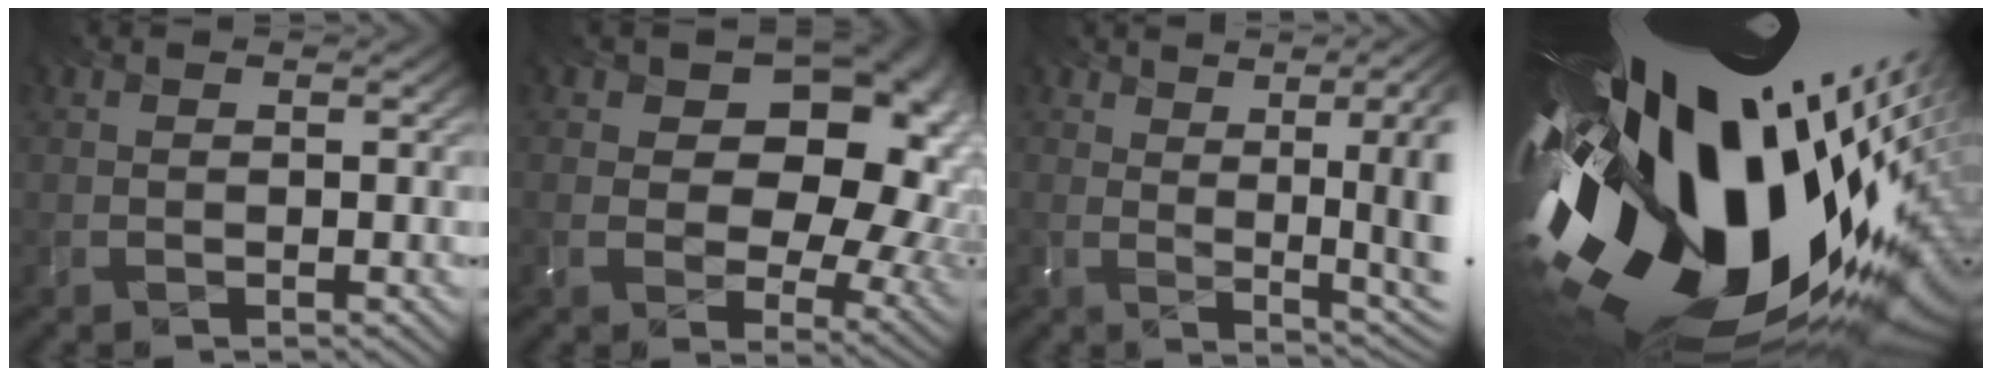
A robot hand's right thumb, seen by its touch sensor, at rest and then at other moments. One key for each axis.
{"total": 14.6, "fx": 3.8, "fy": 10.7, "fz": 9.3, "tx": -0.128, "ty": 0.001, "tz": 0.096}
{"total": 11.2, "fx": 2.4, "fy": 4.0, "fz": 10.2, "tx": -0.148, "ty": 0.012, "tz": 0.064}
{"total": 19.0, "fx": -0.4, "fy": 10.3, "fz": 16.0, "tx": -0.289, "ty": -0.066, "tz": 0.004}